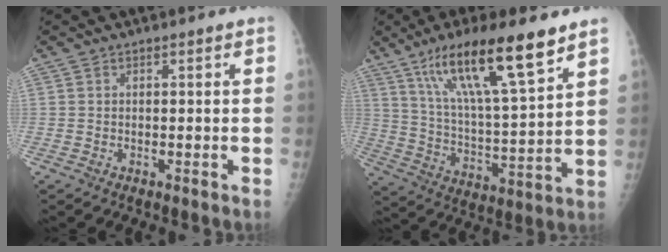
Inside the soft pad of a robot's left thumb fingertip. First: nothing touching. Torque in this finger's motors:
{"motor_torque": [1.67, 1.67, 1.55, -1.22, 0.30]}